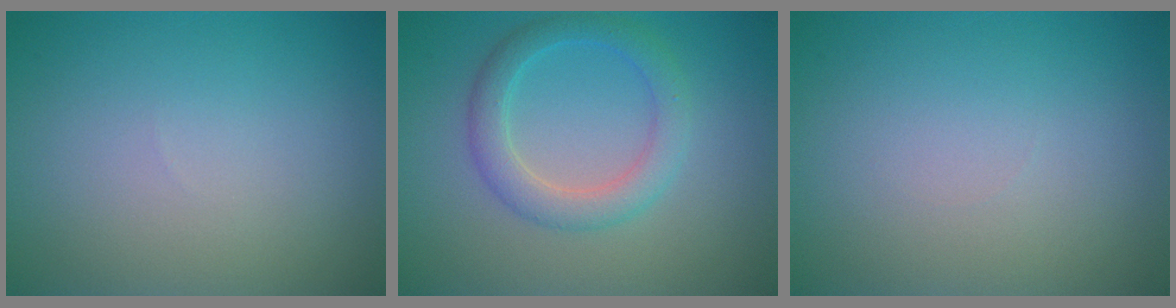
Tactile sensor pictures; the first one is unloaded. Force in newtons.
{"total": 3.3, "press": 3.3, "slide": 0.1}
{"total": 0.0}